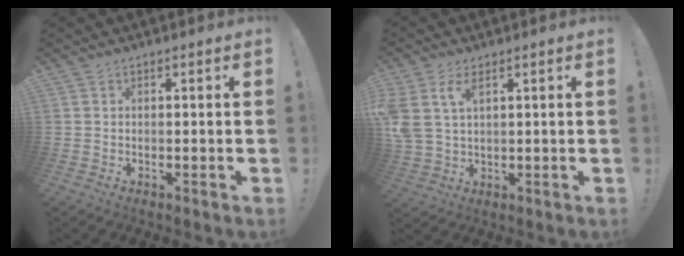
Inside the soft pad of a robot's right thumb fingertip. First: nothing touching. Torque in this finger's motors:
{"motor_torque": [1.40, 1.41, 0.70, 0.36, 0.14]}